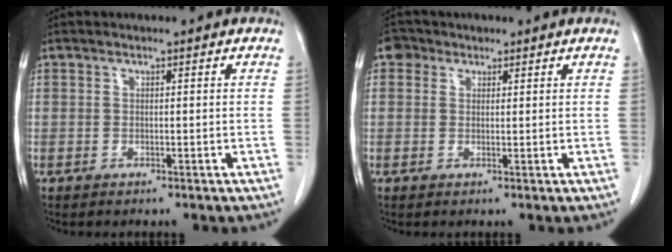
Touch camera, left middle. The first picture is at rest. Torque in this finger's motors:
{"motor_torque": [0.08, -0.08, -0.02, 0.00]}